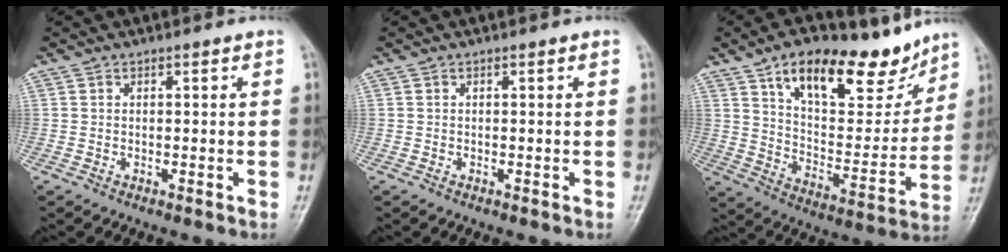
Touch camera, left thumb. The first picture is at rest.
{"total": 0.0}
{"total": 22.3, "force": [14.5, 9.8, 13.8], "torque": [-0.160, -0.053, 0.235]}